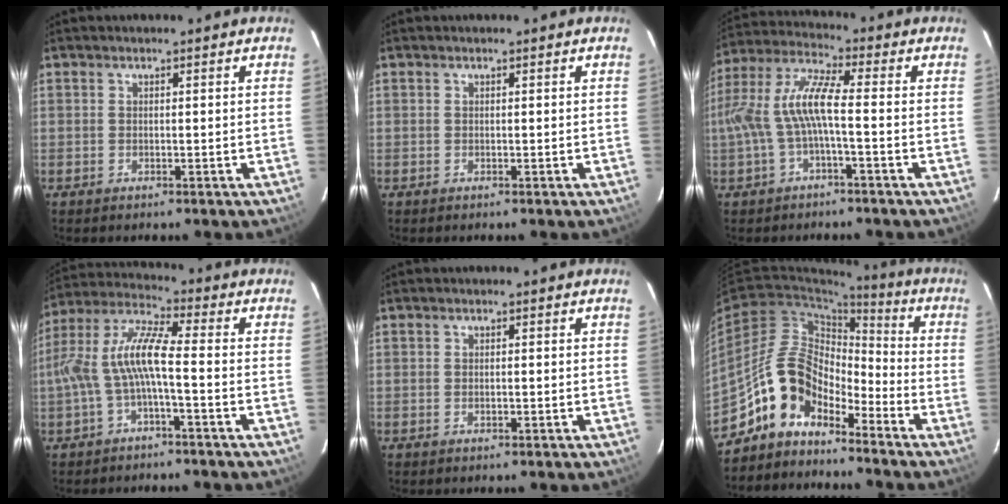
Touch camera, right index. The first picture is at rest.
{"total": 0.0}
{"total": 9.5, "force": [-2.1, 1.8, 9.1], "torque": [-0.197, 0.010, -0.036]}
{"total": 9.7, "force": [-2.4, 1.8, 9.2], "torque": [-0.201, 0.014, -0.046]}
{"total": 0.5, "force": [-0.2, 0.2, 0.5], "torque": [-0.009, 0.002, -0.005]}
{"total": 11.2, "force": [-8.4, 5.6, 4.8], "torque": [-0.091, 0.033, -0.167]}